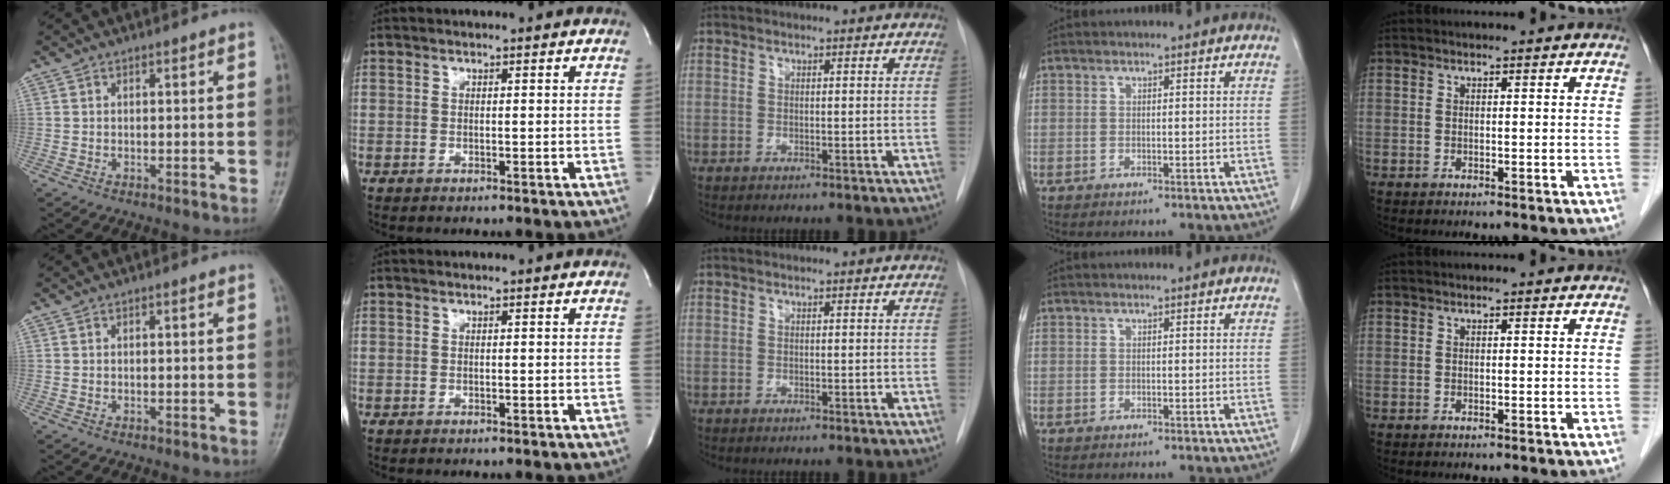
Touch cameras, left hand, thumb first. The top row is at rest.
{}